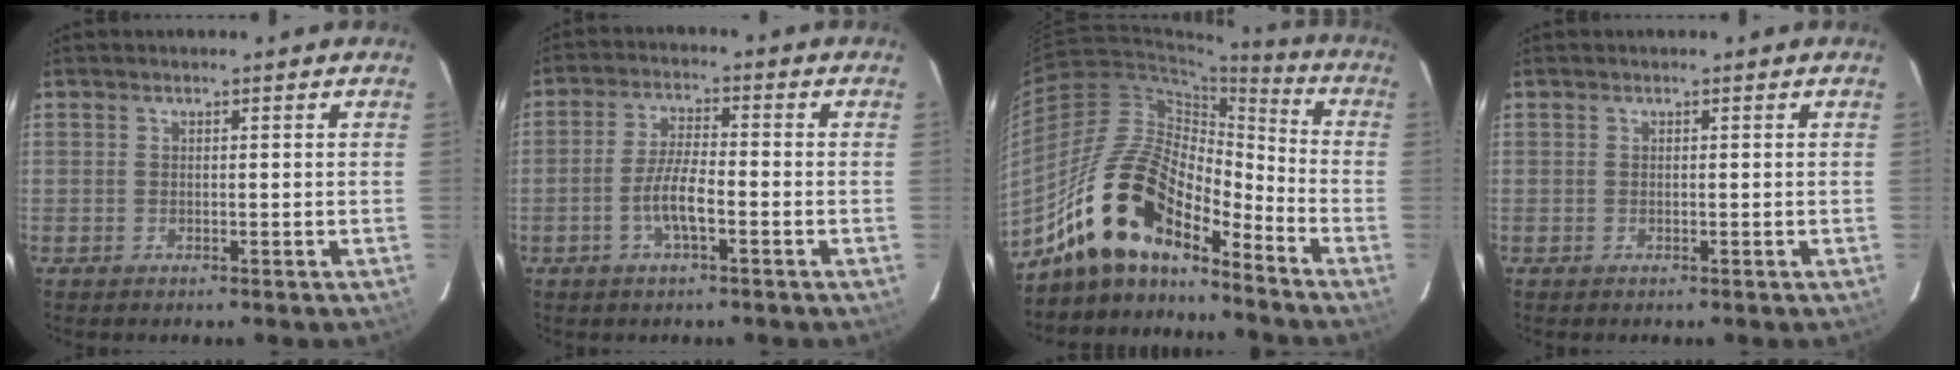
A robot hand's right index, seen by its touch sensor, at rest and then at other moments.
{"total": 6.1, "force": [-2.5, 1.3, 5.4], "torque": [-0.109, 0.003, -0.048]}
{"total": 17.5, "force": [-13.2, 6.4, 9.5], "torque": [-0.179, 0.009, -0.260]}
{"total": 0.0}